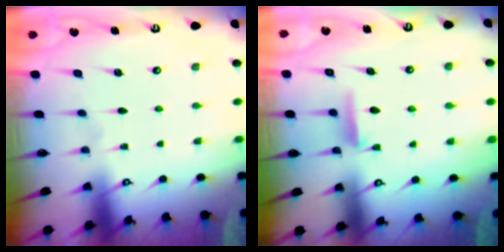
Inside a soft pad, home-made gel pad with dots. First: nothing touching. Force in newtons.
{"total": 5.0, "press": 5.0, "slide": 0.7}